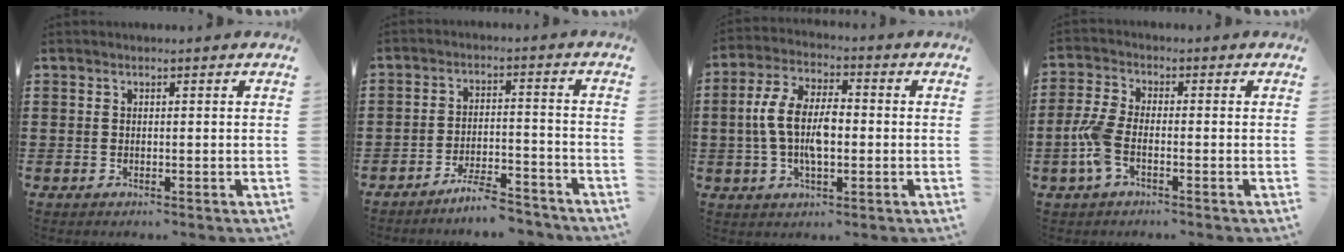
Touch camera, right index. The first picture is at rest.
{"total": 5.6, "force": [-5.2, 0.5, 2.0], "torque": [-0.037, 0.001, -0.099]}
{"total": 8.8, "force": [-0.5, 4.4, 7.6], "torque": [-0.173, 0.003, -0.019]}
{"total": 5.4, "force": [-1.7, 2.3, 4.5], "torque": [-0.112, -0.005, -0.038]}